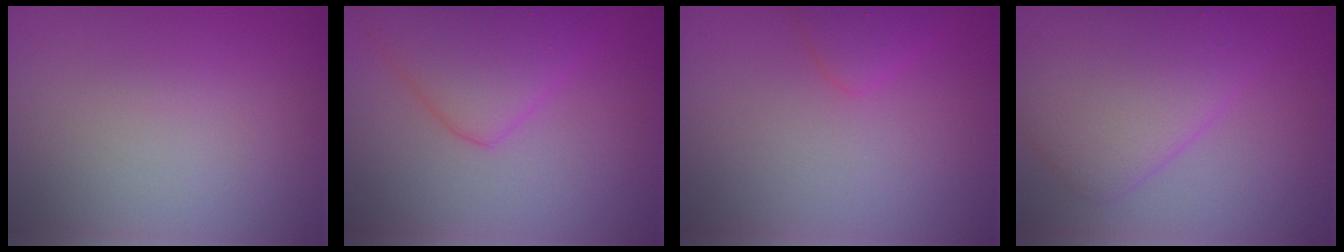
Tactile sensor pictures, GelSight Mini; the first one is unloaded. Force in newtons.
{"total": 5.0, "press": 5.0, "slide": 0.2}
{"total": 1.7, "press": 1.7, "slide": 0.1}
{"total": 6.9, "press": 6.9, "slide": 0.1}